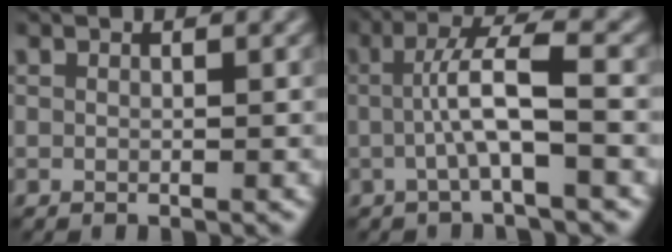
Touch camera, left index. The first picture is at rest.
{"total": 4.4, "force": [-0.8, 0.5, 4.3], "torque": [-0.079, 0.009, -0.011]}